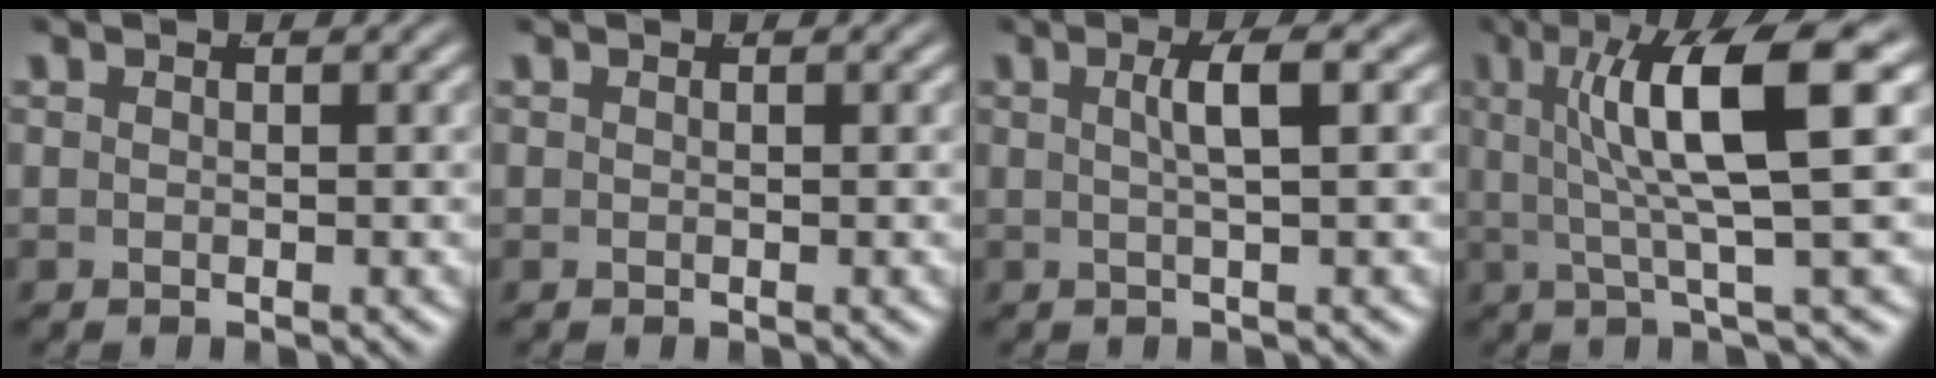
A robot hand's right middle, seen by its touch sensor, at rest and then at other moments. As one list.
[{"total": 0.0}, {"total": 2.3, "force": [0.3, -0.7, 2.2], "torque": [-0.035, 0.003, 0.007]}, {"total": 8.4, "force": [2.4, 1.0, 8.0], "torque": [-0.123, 0.011, 0.033]}]